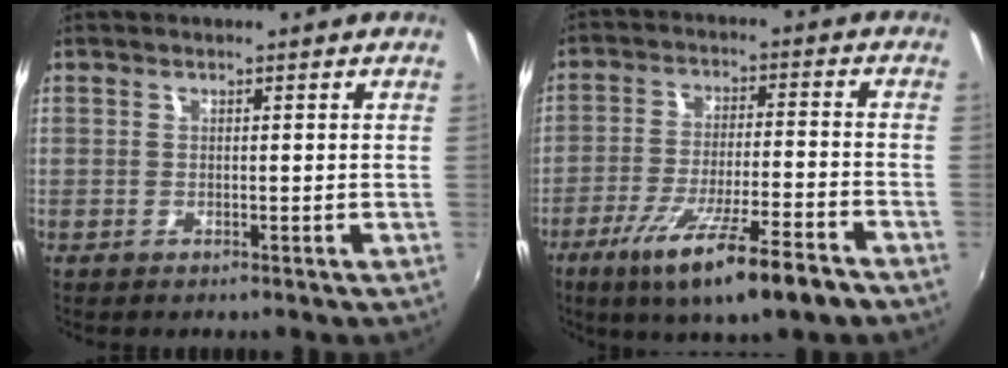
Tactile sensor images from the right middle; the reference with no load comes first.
{"total": 14.6, "force": [-9.3, 1.5, 11.1], "torque": [-0.212, -0.045, -0.156]}